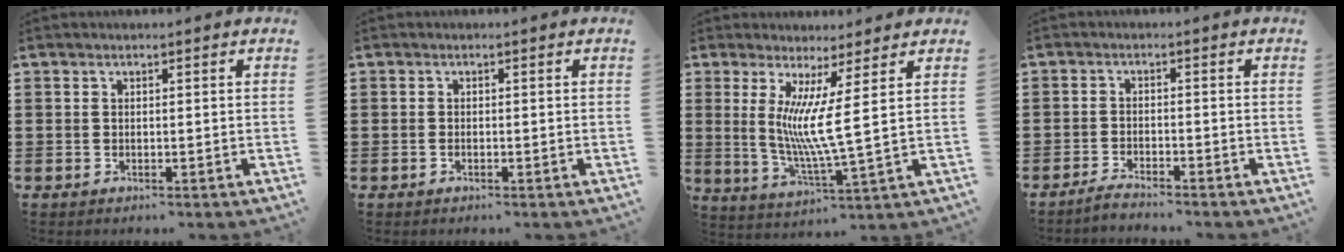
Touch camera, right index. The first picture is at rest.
{"total": 0.5, "force": [-0.4, 0.1, 0.4], "torque": [-0.010, -0.005, -0.005]}
{"total": 7.3, "force": [2.2, -0.7, 6.9], "torque": [-0.137, -0.017, 0.038]}
{"total": 2.1, "force": [-2.0, -0.2, 0.2], "torque": [-0.007, 0.004, -0.040]}